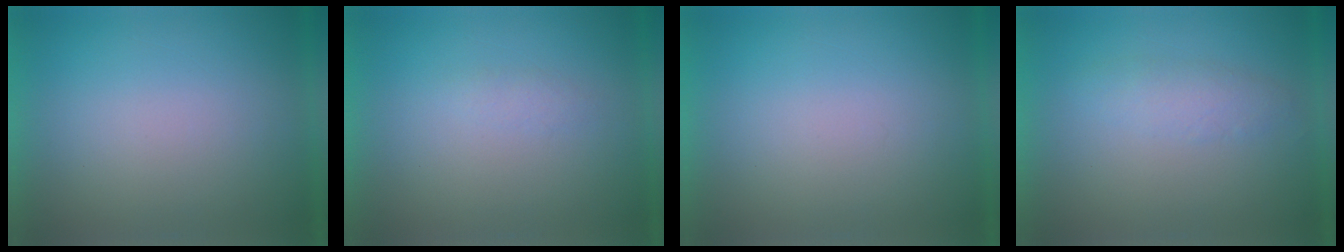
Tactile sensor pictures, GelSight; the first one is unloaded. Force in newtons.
{"total": 1.2}
{"total": 0.0}
{"total": 2.4}